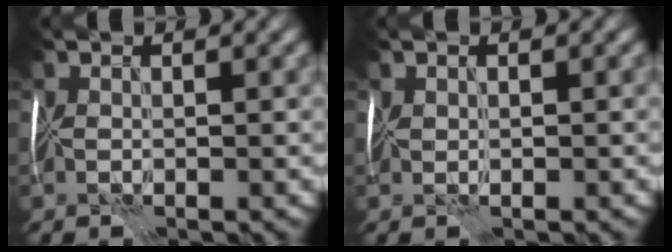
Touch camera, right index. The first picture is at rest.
{"total": 0.5, "force": [0.3, -0.2, -0.4], "torque": [0.008, 0.001, 0.007]}